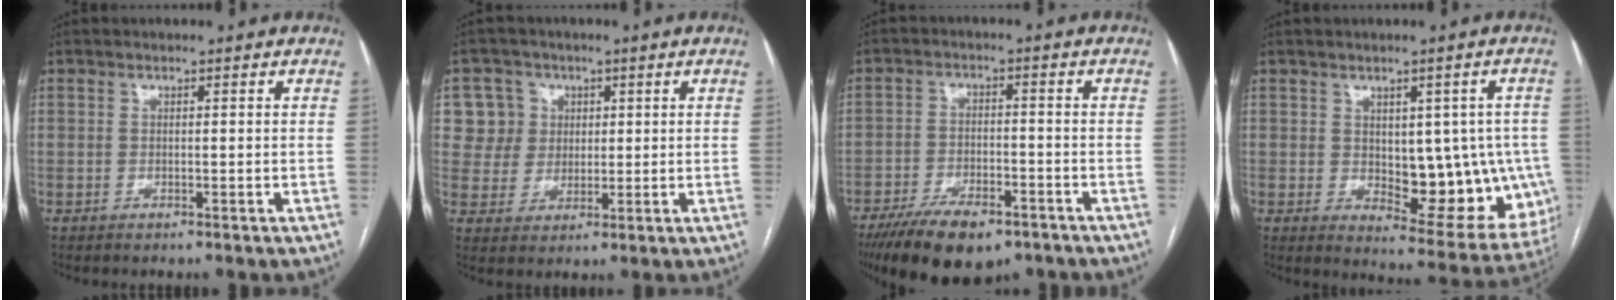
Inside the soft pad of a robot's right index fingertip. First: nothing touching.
{"total": 7.0, "force": [2.1, 6.6, 0.6], "torque": [-0.006, 0.021, 0.044]}
{"total": 12.9, "force": [-9.1, 4.8, 7.8], "torque": [-0.129, -0.012, -0.146]}
{"total": 16.9, "force": [-1.3, 7.4, 15.1], "torque": [-0.135, 0.013, 0.009]}